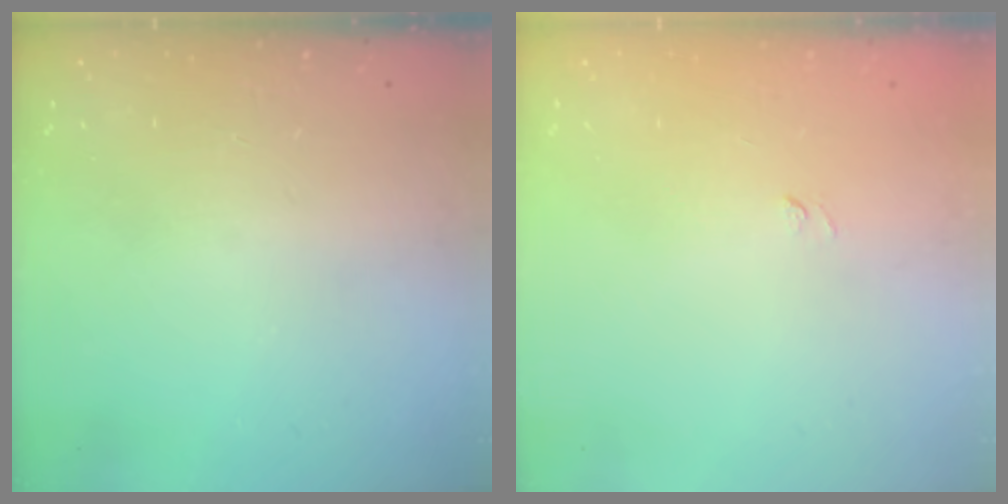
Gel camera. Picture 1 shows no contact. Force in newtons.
{"total": 3.3, "press": 3.1, "slide": 1.0}